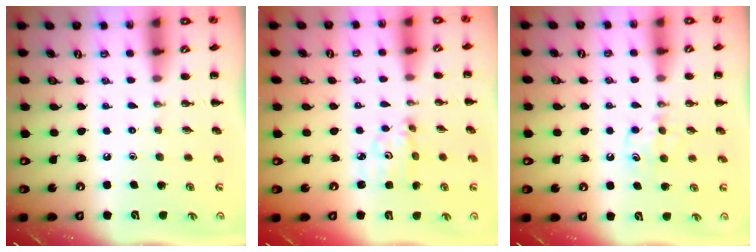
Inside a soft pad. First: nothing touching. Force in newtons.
{"total": 3.2, "press": 3.2, "slide": 0.1}
{"total": 5.6, "press": 5.3, "slide": 1.7}